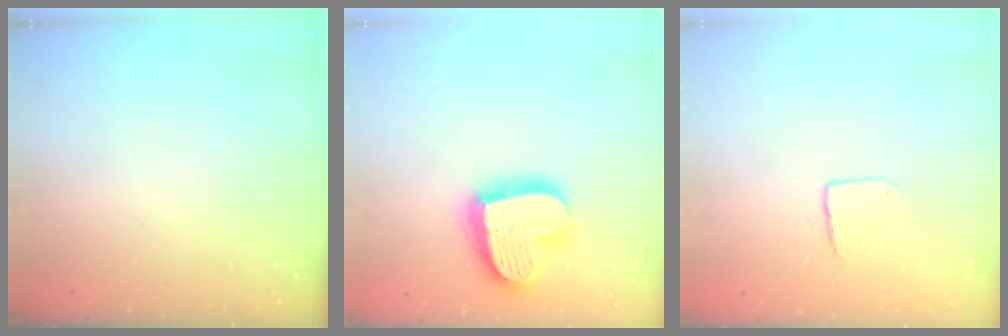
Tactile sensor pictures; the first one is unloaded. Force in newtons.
{"total": 18.7, "press": 18.7, "slide": 1.5}
{"total": 5.9, "press": 5.9, "slide": 0.5}